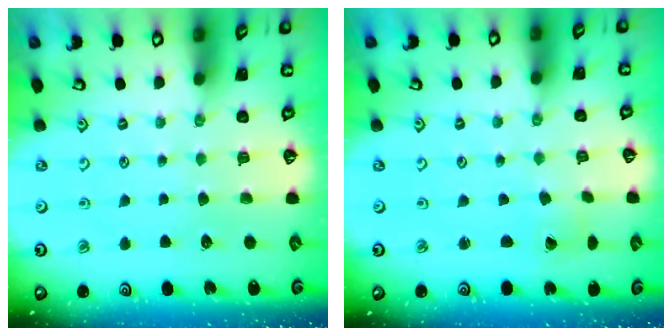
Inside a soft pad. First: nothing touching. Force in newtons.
{"total": 0.7, "press": 0.7, "slide": 0.1}